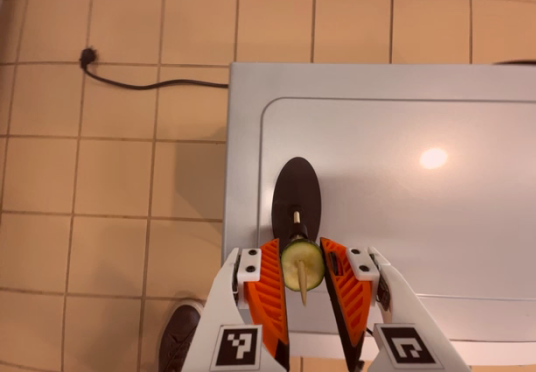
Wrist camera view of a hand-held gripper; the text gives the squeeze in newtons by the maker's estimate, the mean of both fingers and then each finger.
{"total": 6.4, "left": 6.4, "right": 6.3}